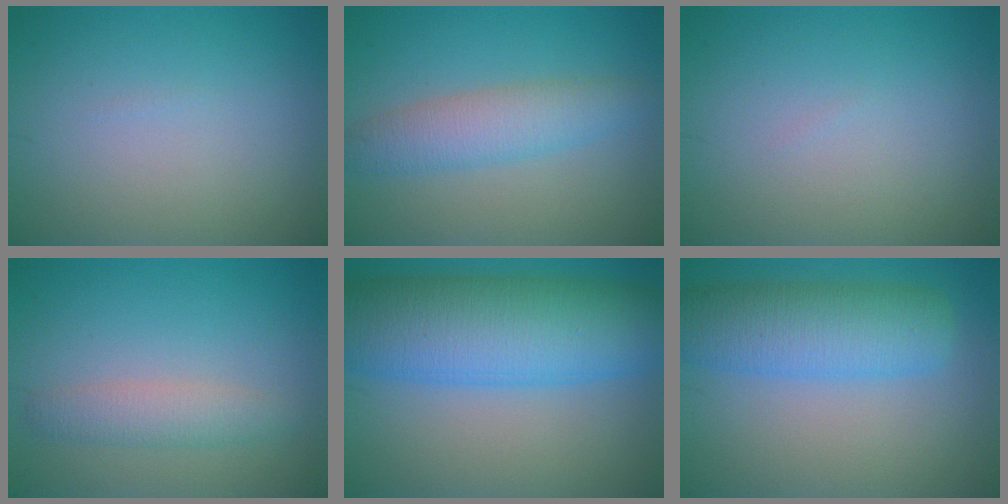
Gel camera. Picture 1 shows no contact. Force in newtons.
{"total": 4.1, "press": 4.1, "slide": 0.1}
{"total": 0.0}
{"total": 2.4, "press": 2.4, "slide": 0.0}
{"total": 12.4, "press": 12.4, "slide": 0.2}
{"total": 7.1, "press": 7.1, "slide": 0.0}